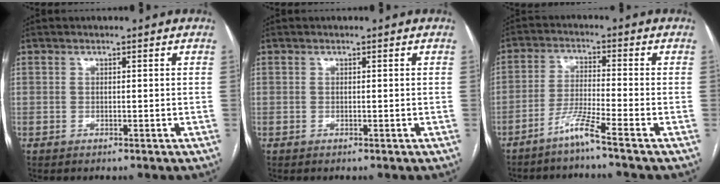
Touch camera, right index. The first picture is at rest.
{"total": 0.0}
{"total": 5.0, "force": [-3.8, -1.4, 2.9], "torque": [-0.065, -0.014, -0.083]}